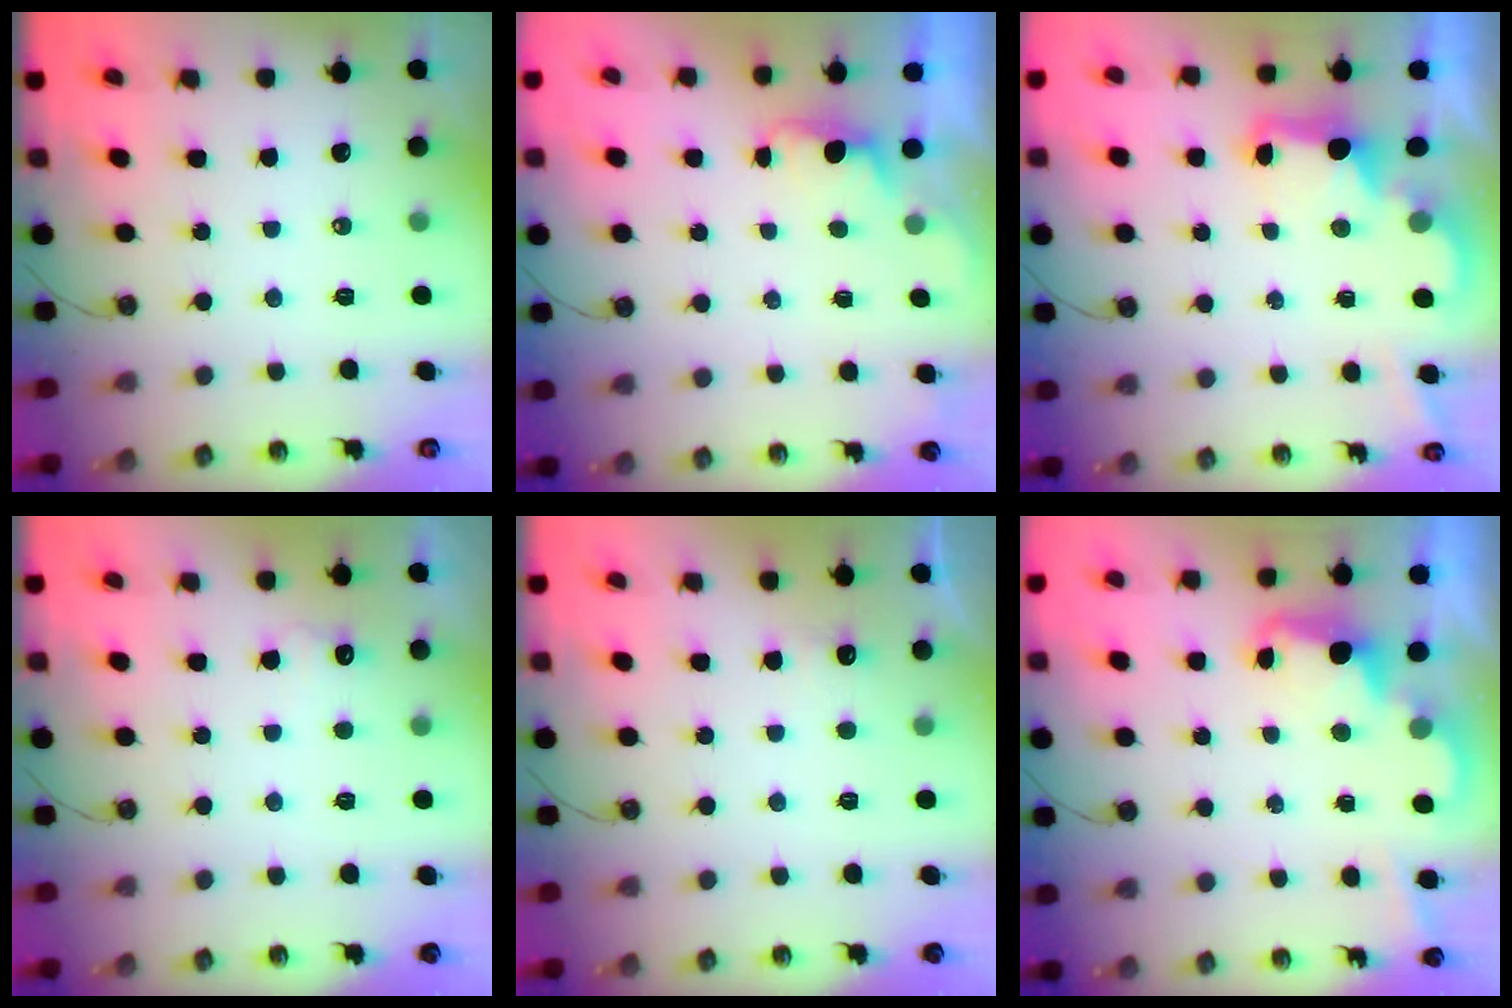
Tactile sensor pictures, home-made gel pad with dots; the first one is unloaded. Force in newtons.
{"total": 0.8, "press": 0.2, "slide": 0.7}
{"total": 2.7, "press": 2.7, "slide": 0.6}
{"total": 5.7, "press": 5.5, "slide": 1.3}
{"total": 3.7, "press": 3.5, "slide": 1.1}
{"total": 2.5, "press": 2.4, "slide": 0.6}